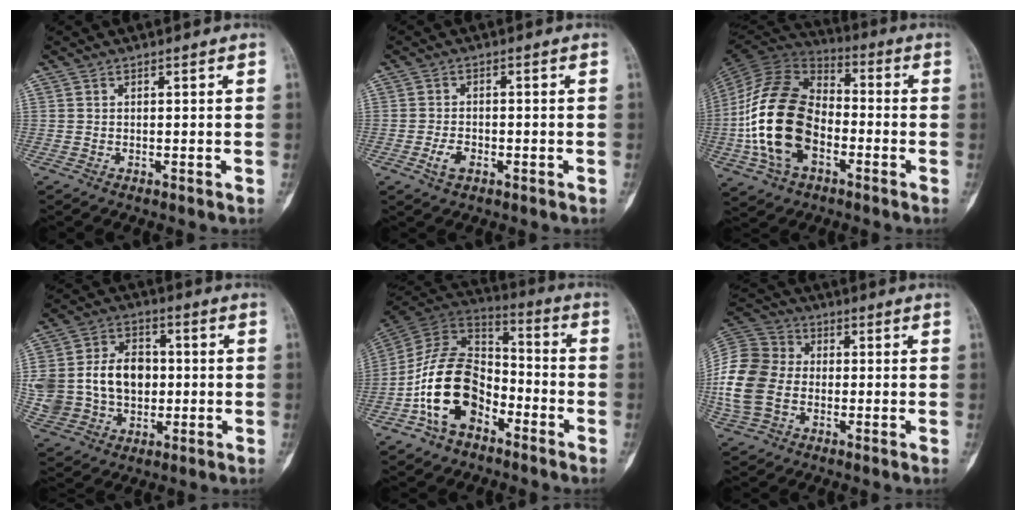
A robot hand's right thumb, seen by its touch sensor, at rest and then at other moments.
{"total": 3.3, "force": [-1.4, 1.9, 2.3], "torque": [-0.042, 0.006, -0.023]}
{"total": 20.8, "force": [-4.3, 13.2, 15.5], "torque": [-0.296, 0.026, -0.082]}
{"total": 18.8, "force": [0.3, 14.4, 12.0], "torque": [-0.228, 0.023, 0.024]}
{"total": 17.6, "force": [-6.9, 11.2, 11.6], "torque": [-0.191, 0.066, -0.134]}
{"total": 16.0, "force": [-1.8, 12.2, 10.2], "torque": [-0.216, 0.025, -0.038]}